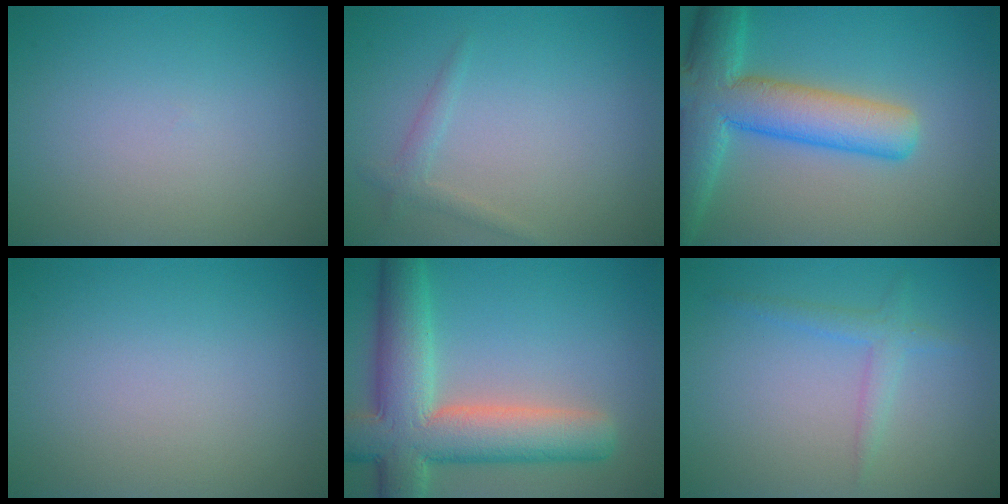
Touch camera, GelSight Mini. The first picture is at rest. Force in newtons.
{"total": 1.2, "press": 1.2, "slide": 0.1}
{"total": 8.9, "press": 8.8, "slide": 0.4}
{"total": 0.0}
{"total": 10.1, "press": 10.1, "slide": 1.0}
{"total": 1.9, "press": 1.9, "slide": 0.1}